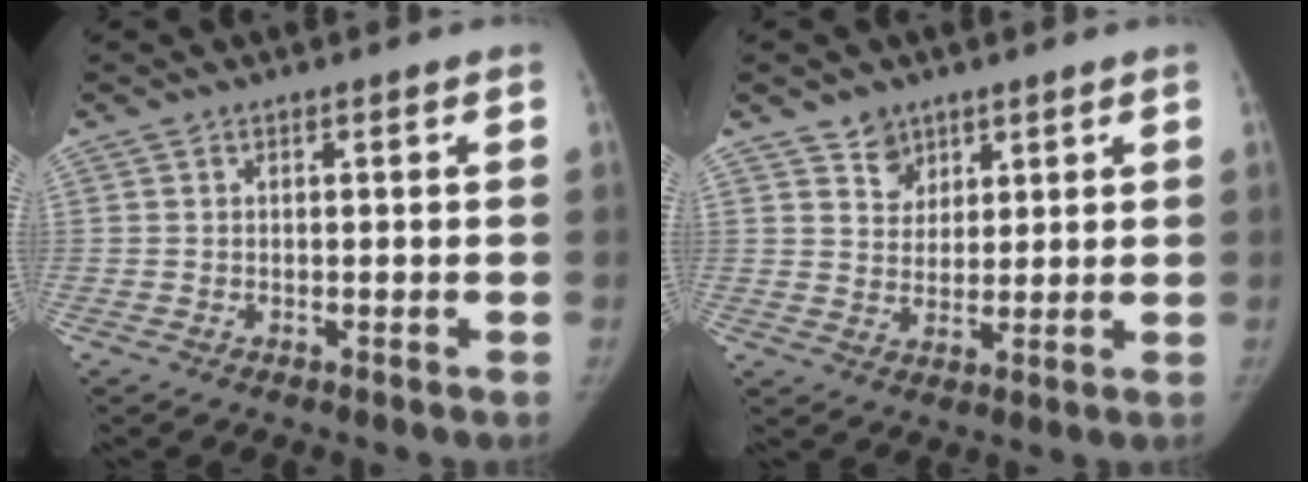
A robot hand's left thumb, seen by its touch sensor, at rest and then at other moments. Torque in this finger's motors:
{"motor_torque": [-0.07, 0.04, 0.08, 0.11, -0.04]}